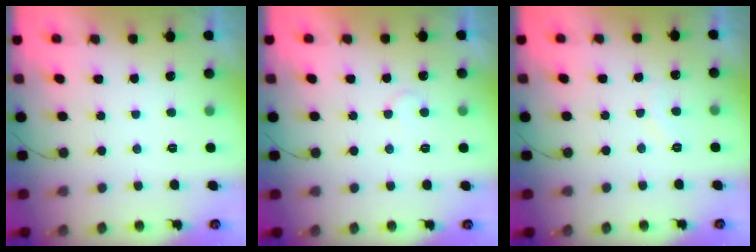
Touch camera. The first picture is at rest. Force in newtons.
{"total": 3.3, "press": 3.3, "slide": 0.3}
{"total": 5.6, "press": 5.6, "slide": 0.3}